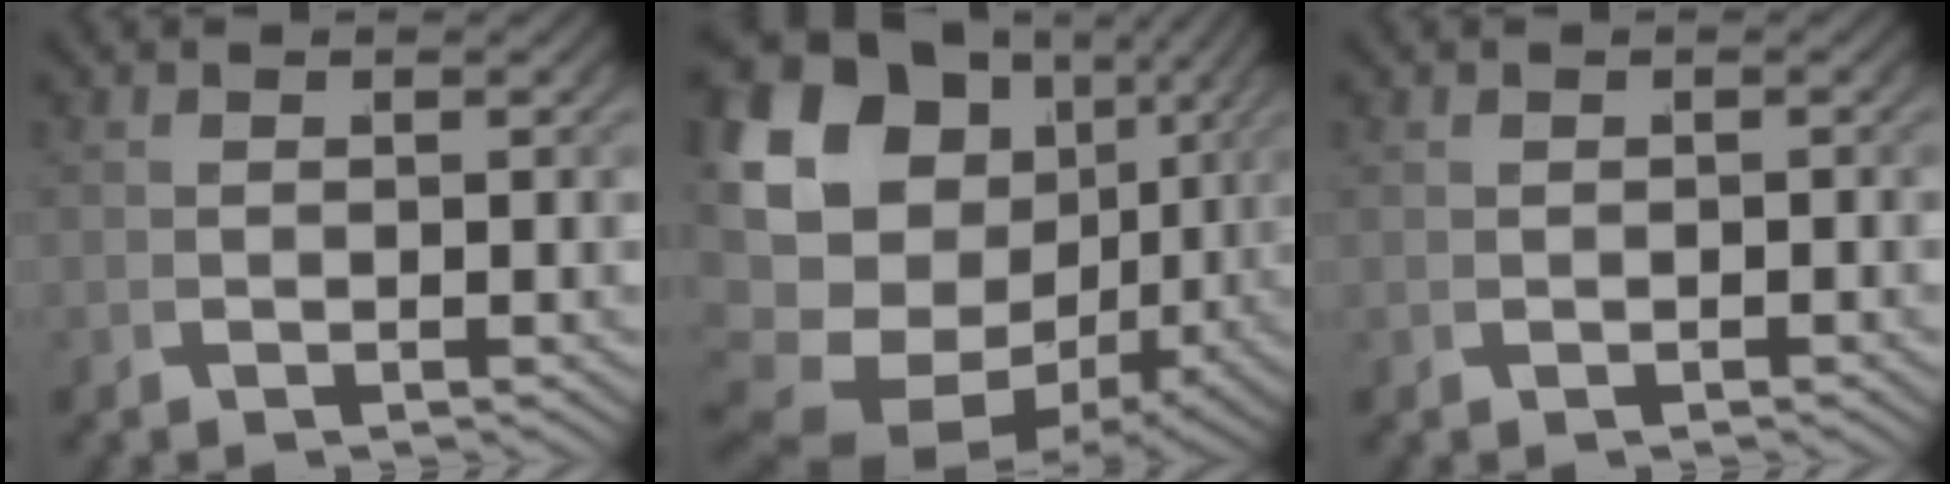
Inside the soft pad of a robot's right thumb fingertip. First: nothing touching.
{"total": 21.5, "force": [1.3, 16.0, 14.3], "torque": [-0.299, -0.049, 0.041]}
{"total": 0.0}